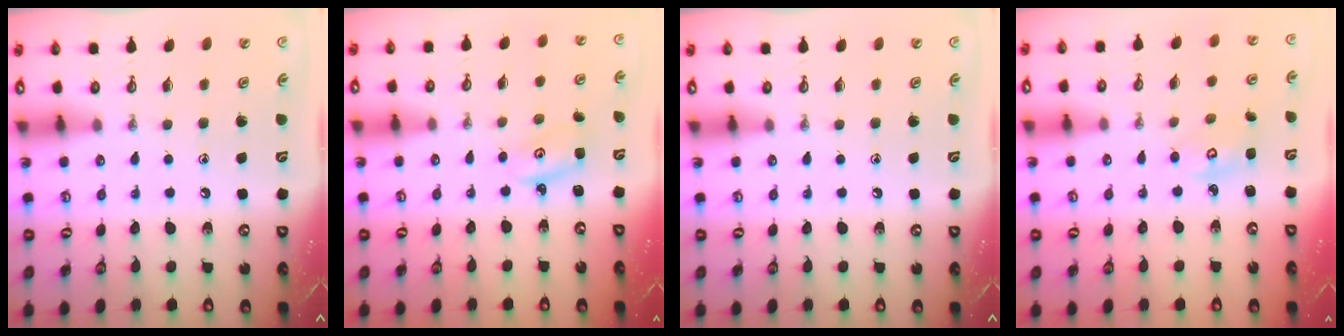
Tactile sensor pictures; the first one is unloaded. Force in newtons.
{"total": 2.6, "press": 2.6, "slide": 0.1}
{"total": 0.0}
{"total": 3.4, "press": 3.4, "slide": 0.3}